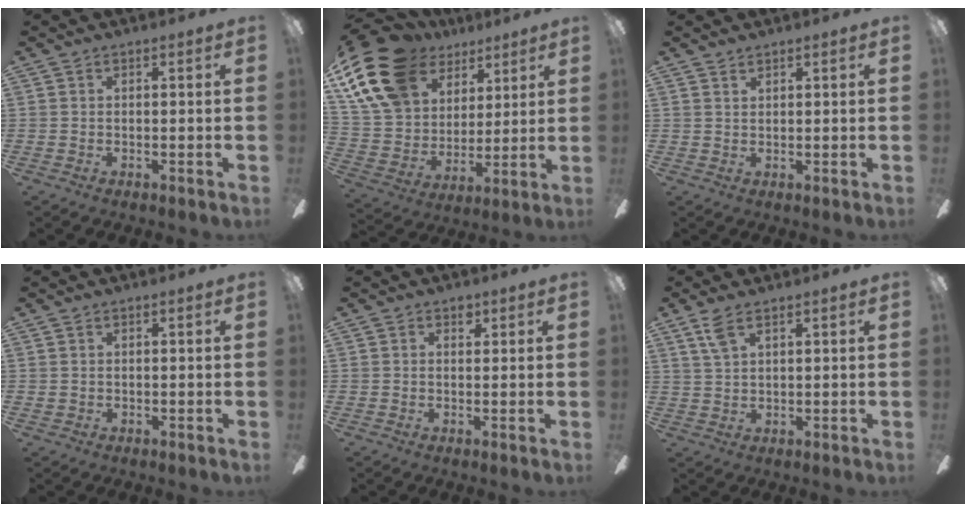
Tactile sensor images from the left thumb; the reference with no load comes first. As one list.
[{"total": 20.6, "force": [11.6, 13.6, 10.2], "torque": [-0.223, -0.044, 0.223]}, {"total": 1.3, "force": [1.2, 0.3, 0.1], "torque": [-0.003, -0.001, 0.024]}, {"total": 0.6, "force": [0.4, 0.5, 0.1], "torque": [-0.003, 0.003, 0.007]}, {"total": 1.7, "force": [1.1, 1.2, 0.7], "torque": [0.002, -0.003, 0.016]}, {"total": 4.7, "force": [3.1, 1.8, 3.1], "torque": [-0.070, -0.002, 0.058]}]